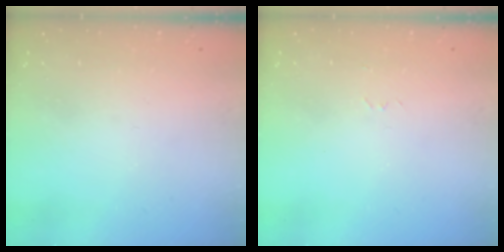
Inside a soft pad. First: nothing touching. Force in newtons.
{"total": 2.6, "press": 2.6, "slide": 0.4}